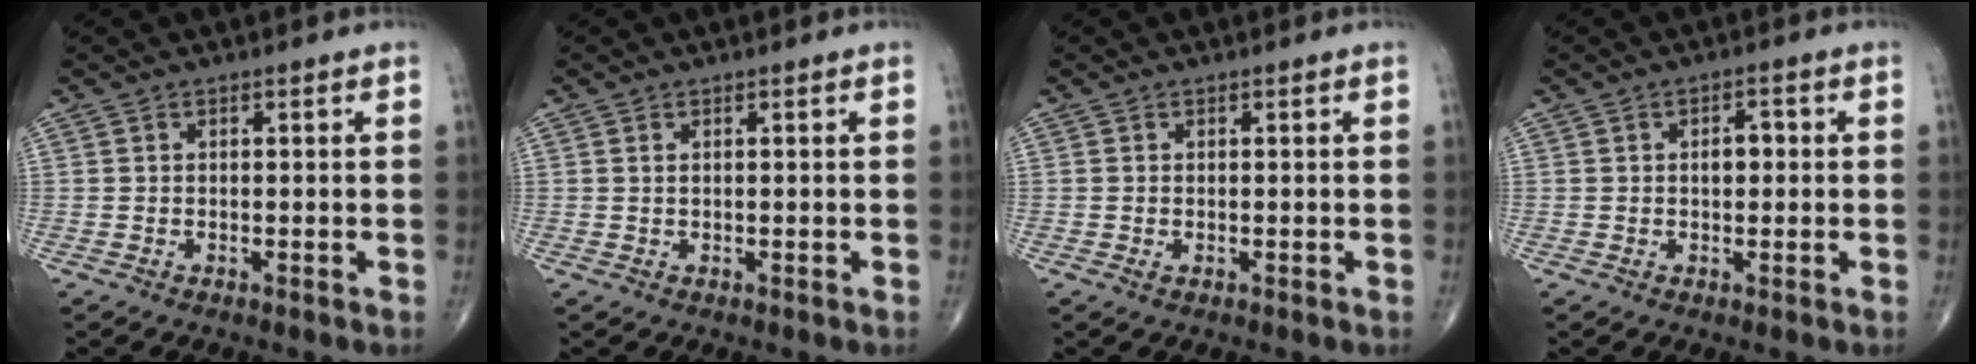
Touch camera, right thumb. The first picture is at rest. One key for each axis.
{"total": 0.7, "fx": 0.3, "fy": 0.3, "fz": 0.5, "tx": -0.012, "ty": 0.004, "tz": 0.008}
{"total": 0.5, "fx": -0.1, "fy": 0.4, "fz": 0.4, "tx": -0.005, "ty": 0.000, "tz": -0.001}
{"total": 3.0, "fx": 0.2, "fy": 1.7, "fz": 2.4, "tx": -0.026, "ty": 0.008, "tz": 0.000}